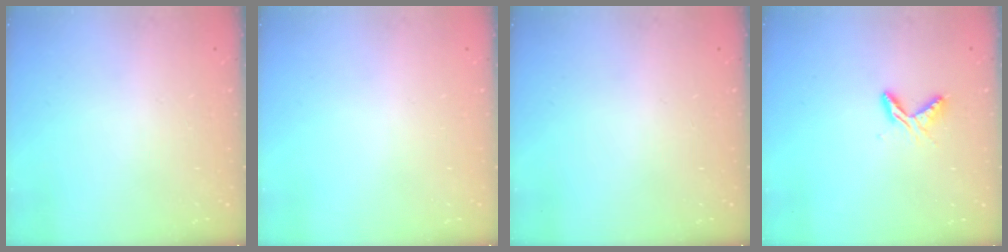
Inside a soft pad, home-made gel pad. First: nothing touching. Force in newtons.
{"total": 0.0}
{"total": 0.0}
{"total": 5.8, "press": 5.7, "slide": 0.4}